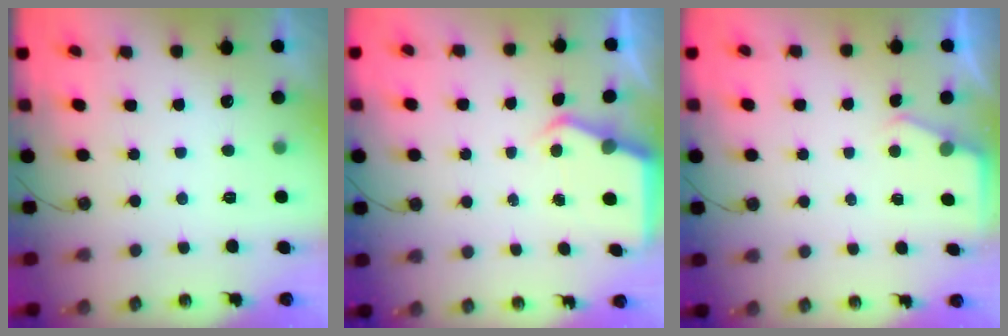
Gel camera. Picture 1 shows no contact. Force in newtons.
{"total": 3.9, "press": 3.9, "slide": 0.5}
{"total": 2.8, "press": 2.8, "slide": 0.4}